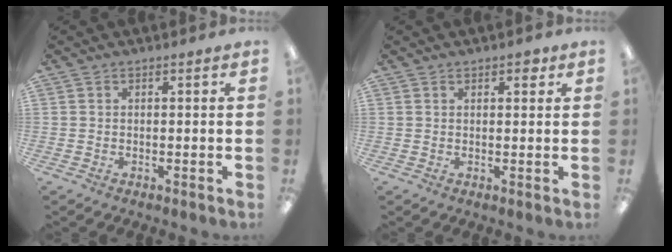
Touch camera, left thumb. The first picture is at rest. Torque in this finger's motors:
{"motor_torque": [-0.14, -0.01, -0.44, 0.28, 0.03]}